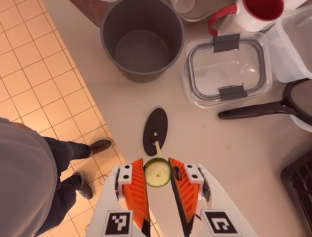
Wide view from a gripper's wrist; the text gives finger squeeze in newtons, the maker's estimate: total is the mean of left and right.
{"total": 9.2, "left": 9.0, "right": 9.4}